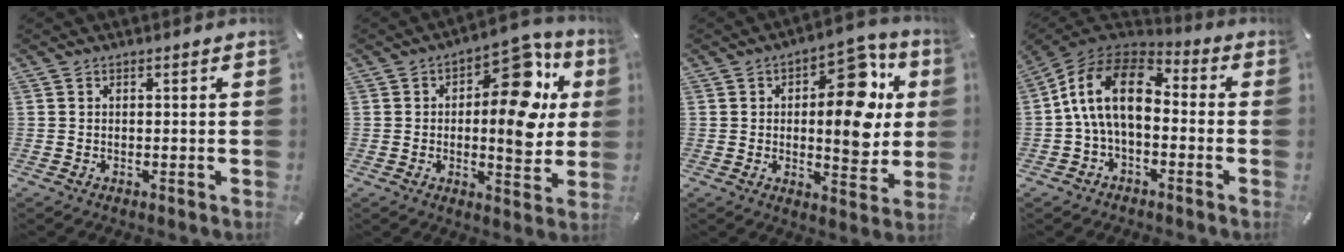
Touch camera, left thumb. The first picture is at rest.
{"total": 17.4, "force": [4.4, 8.6, 14.4], "torque": [-0.169, -0.037, 0.066]}
{"total": 17.1, "force": [3.8, 8.8, 14.2], "torque": [-0.163, -0.030, 0.058]}
{"total": 14.7, "force": [-0.3, 9.3, 11.4], "torque": [-0.238, 0.023, -0.010]}